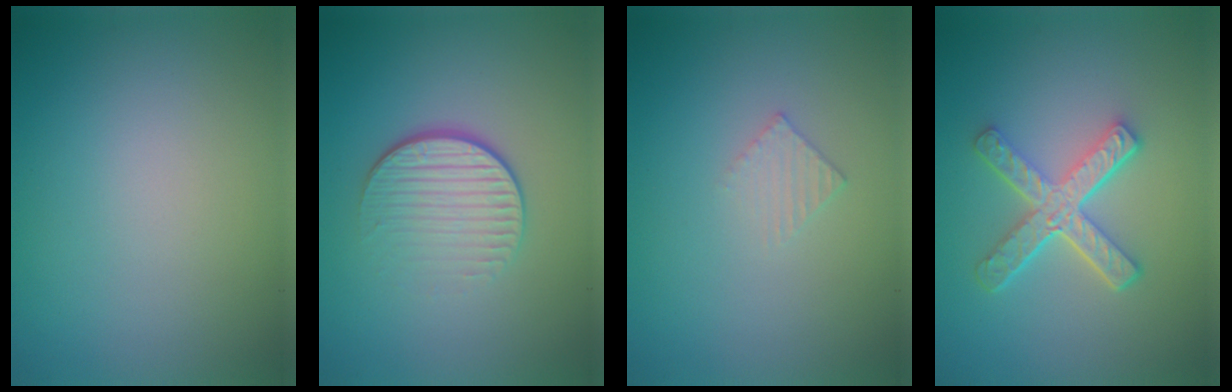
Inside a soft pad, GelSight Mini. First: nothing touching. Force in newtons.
{"total": 4.0, "press": 2.7, "slide": 3.0}
{"total": 1.1, "press": 1.1, "slide": 0.0}
{"total": 4.9, "press": 3.5, "slide": 3.4}